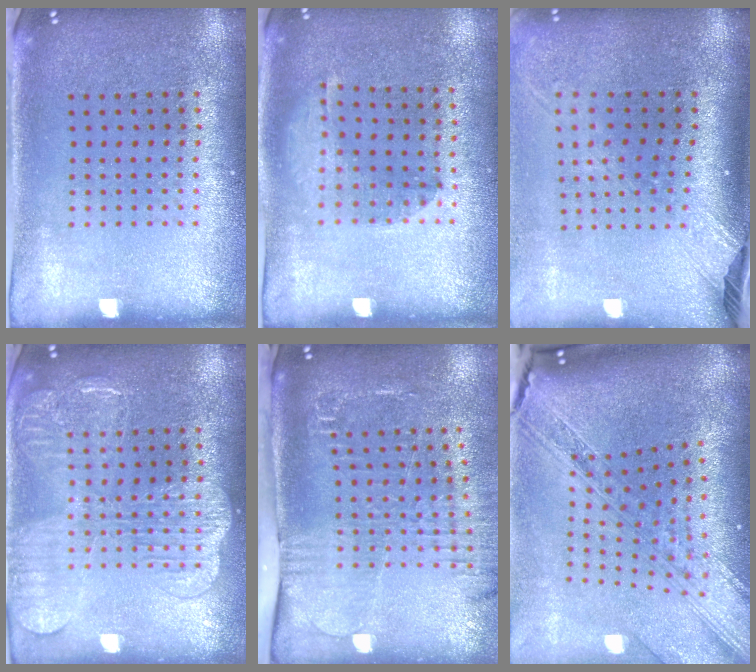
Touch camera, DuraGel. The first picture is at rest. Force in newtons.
{"total": 1.0, "press": 1.0, "slide": 0.3}
{"total": 2.5, "press": 1.9, "slide": 1.7}
{"total": 2.6, "press": 2.6, "slide": 0.3}
{"total": 2.6, "press": 2.1, "slide": 1.5}
{"total": 3.8, "press": 2.8, "slide": 2.6}